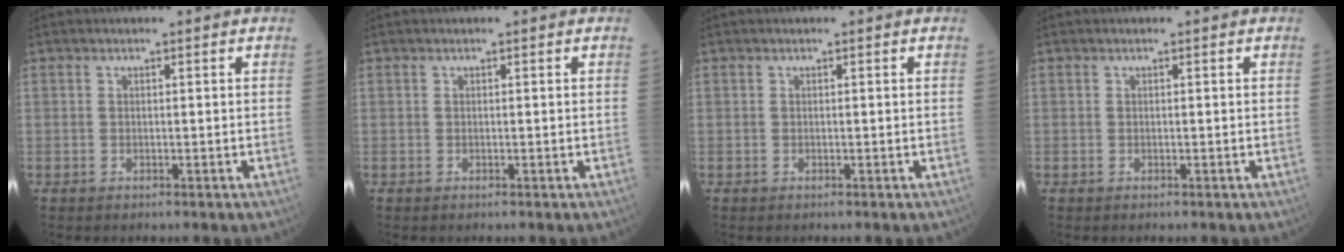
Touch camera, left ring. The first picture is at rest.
{"total": 0.0}
{"total": 0.0}
{"total": 0.0}